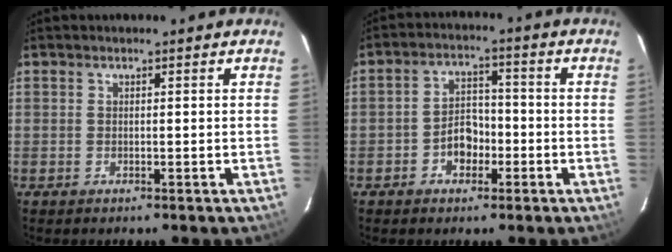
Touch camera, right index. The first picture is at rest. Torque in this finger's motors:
{"motor_torque": [0.76, 0.08, 0.16, 0.03]}